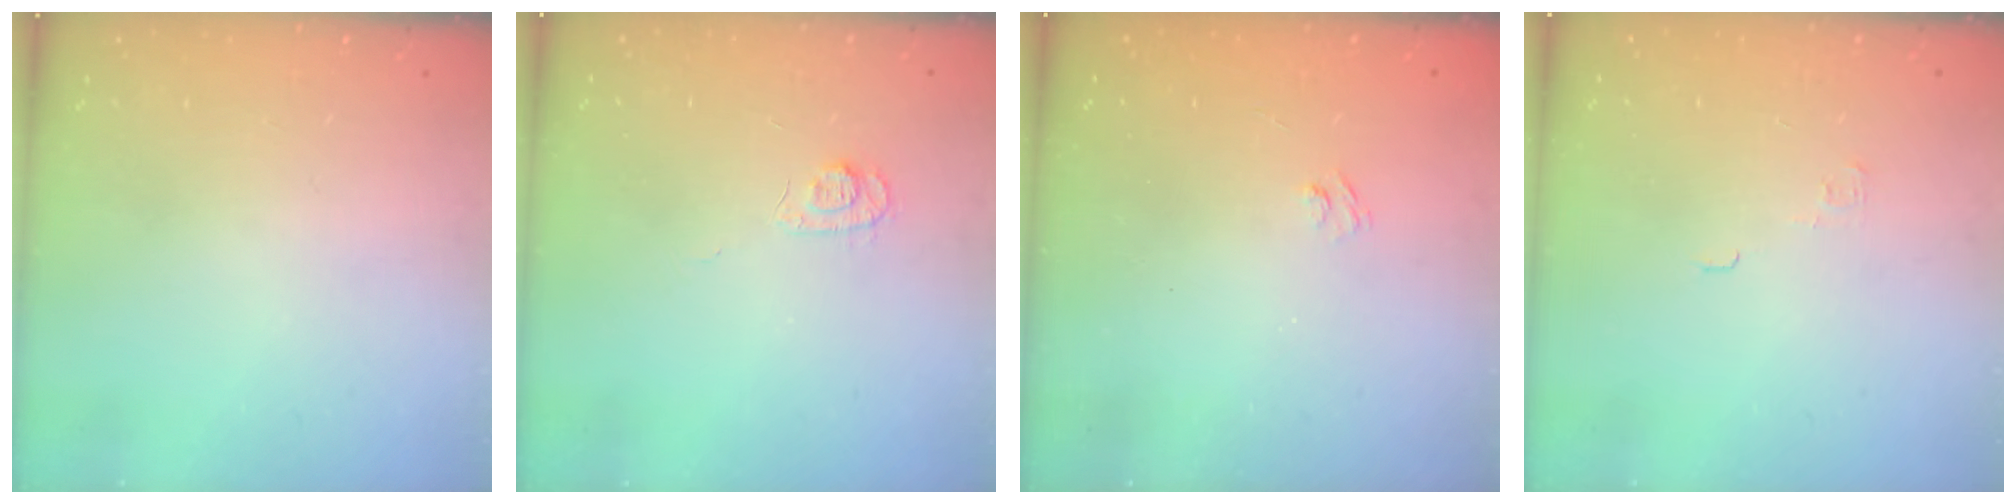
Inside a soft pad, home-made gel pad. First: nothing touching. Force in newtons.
{"total": 5.8, "press": 5.8, "slide": 0.7}
{"total": 2.2, "press": 2.0, "slide": 1.0}
{"total": 2.1, "press": 2.1, "slide": 0.3}